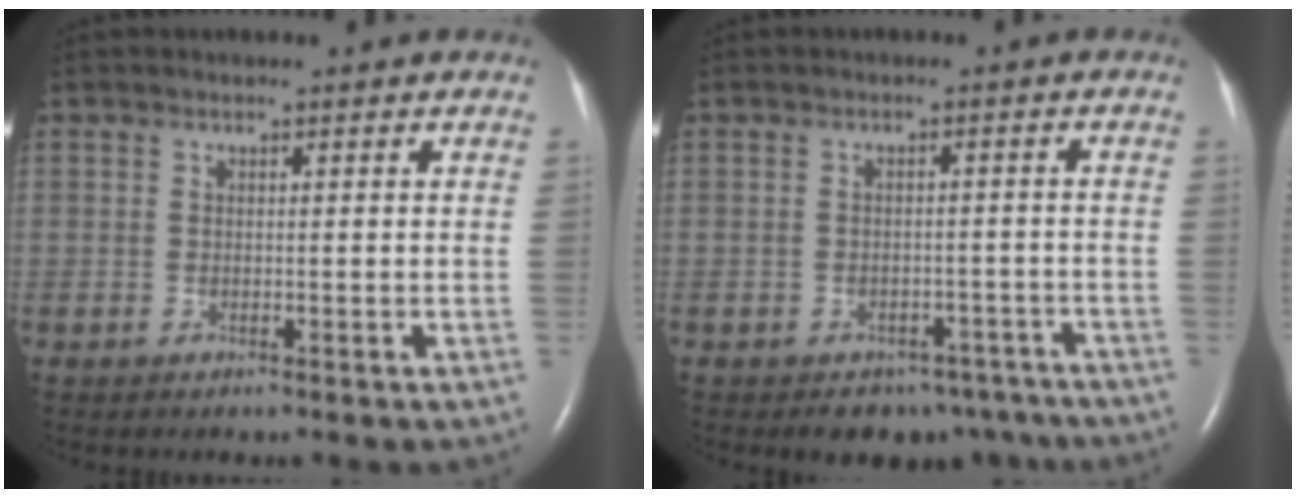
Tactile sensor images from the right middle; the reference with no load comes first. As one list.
[{"total": 7.3, "force": [-5.9, 4.1, 1.3], "torque": [0.004, 0.011, -0.067]}]